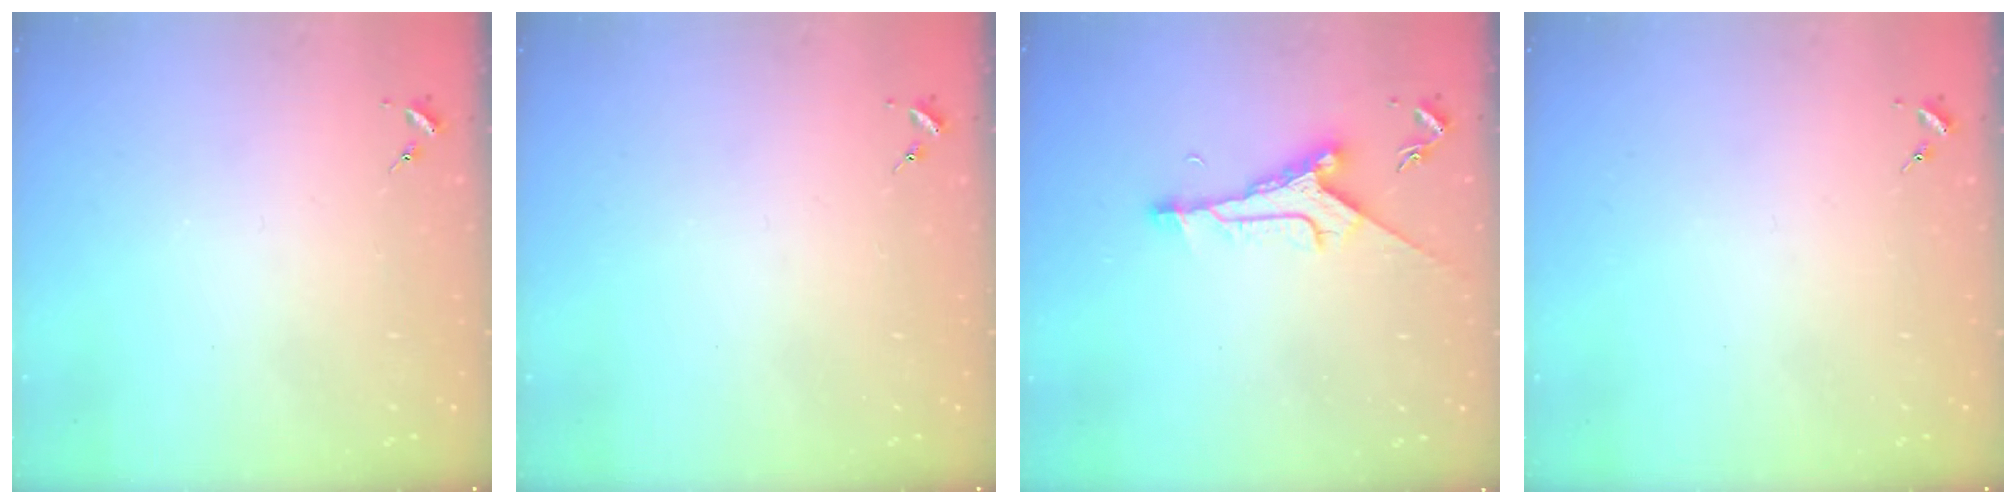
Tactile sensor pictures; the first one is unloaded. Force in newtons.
{"total": 0.0}
{"total": 8.8, "press": 8.7, "slide": 0.5}
{"total": 0.0}